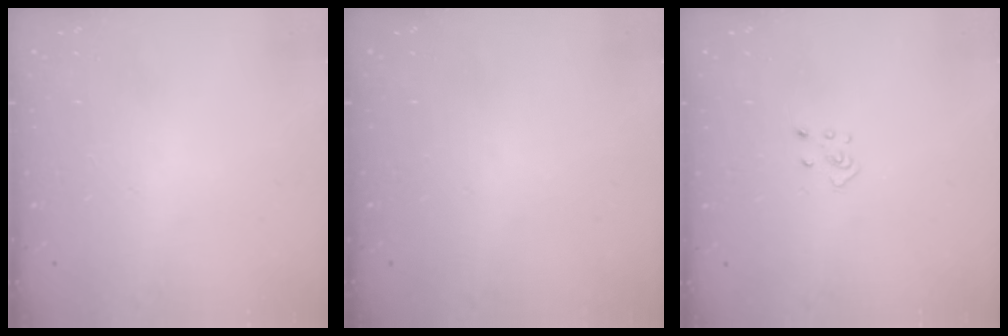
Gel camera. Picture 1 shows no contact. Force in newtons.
{"total": 0.0}
{"total": 3.7, "press": 3.7, "slide": 0.3}